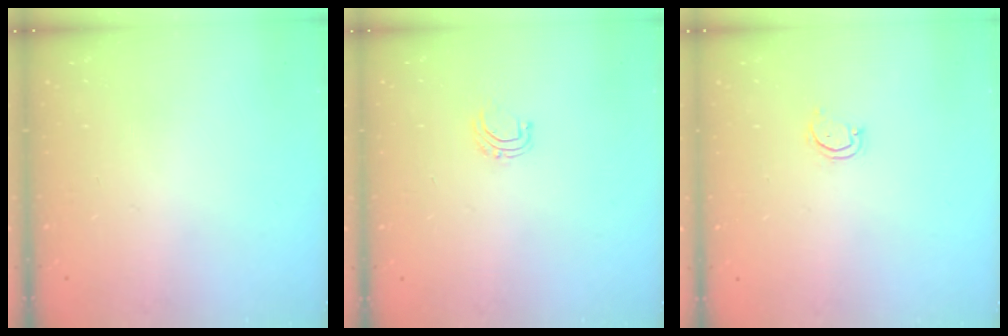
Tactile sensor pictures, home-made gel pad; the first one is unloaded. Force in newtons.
{"total": 4.2, "press": 4.2, "slide": 0.2}
{"total": 2.9, "press": 2.9, "slide": 0.3}